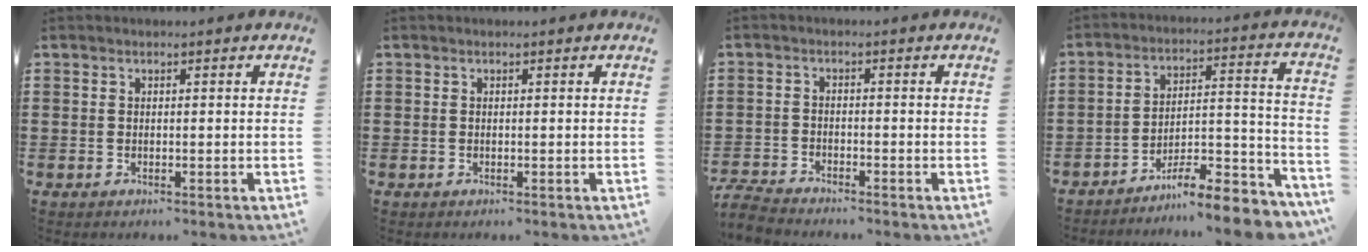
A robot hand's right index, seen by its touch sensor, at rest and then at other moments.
{"total": 0.0}
{"total": 3.2, "force": [-3.1, 0.3, 0.4], "torque": [-0.024, -0.004, -0.070]}
{"total": 8.6, "force": [-7.8, 1.0, 3.5], "torque": [-0.042, 0.017, -0.149]}